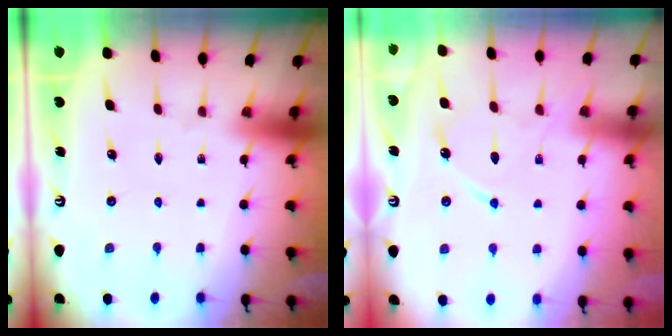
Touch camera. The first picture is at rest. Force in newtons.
{"total": 11.0, "press": 11.0, "slide": 1.2}